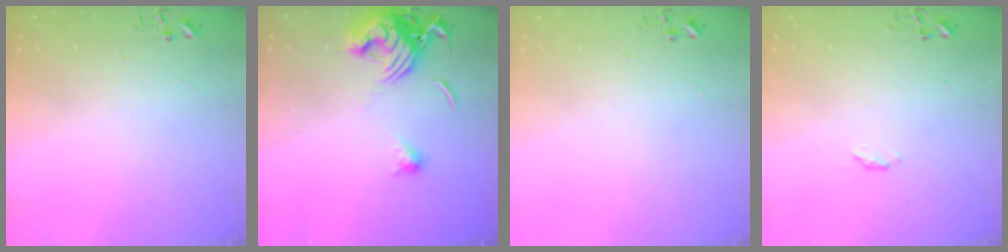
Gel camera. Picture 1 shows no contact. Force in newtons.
{"total": 13.0, "press": 13.0, "slide": 1.4}
{"total": 0.0}
{"total": 3.7, "press": 3.7, "slide": 0.5}